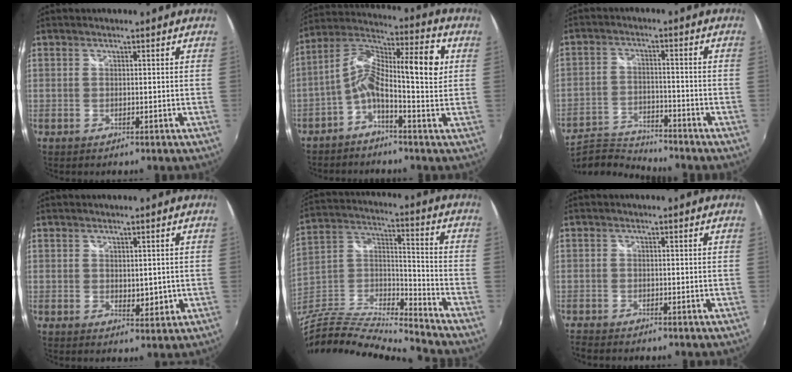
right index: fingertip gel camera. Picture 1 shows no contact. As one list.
[{"total": 12.3, "force": [0.1, 3.2, 11.9], "torque": [-0.219, 0.029, -0.017]}, {"total": 9.9, "force": [-9.7, 1.5, 1.5], "torque": [-0.053, -0.002, -0.181]}, {"total": 2.6, "force": [0.4, 1.7, 1.9], "torque": [-0.027, -0.005, 0.010]}, {"total": 20.5, "force": [-18.0, 2.3, 9.6], "torque": [-0.198, -0.015, -0.336]}, {"total": 2.6, "force": [-2.5, 0.5, 0.5], "torque": [-0.018, -0.018, -0.049]}]